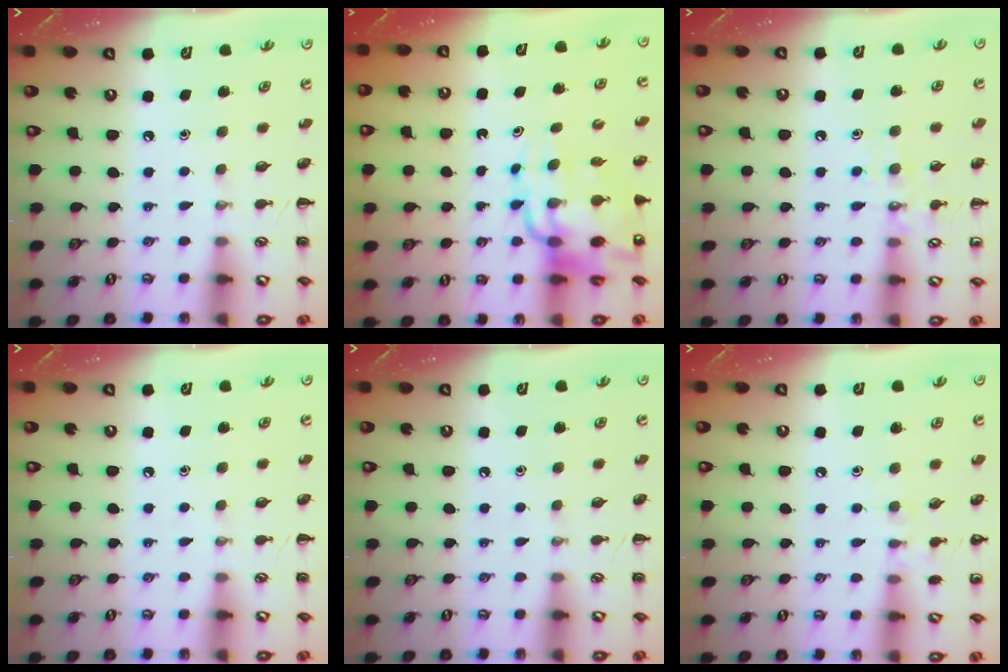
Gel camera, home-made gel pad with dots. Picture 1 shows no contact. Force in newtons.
{"total": 15.9, "press": 15.3, "slide": 4.4}
{"total": 8.2, "press": 8.1, "slide": 1.3}
{"total": 0.0}
{"total": 0.0}
{"total": 6.7, "press": 6.3, "slide": 2.1}